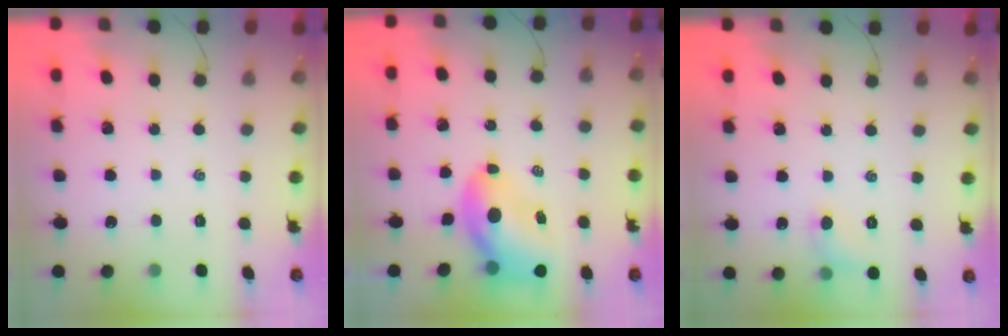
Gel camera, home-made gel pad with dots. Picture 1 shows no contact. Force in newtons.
{"total": 8.3, "press": 8.0, "slide": 2.2}
{"total": 5.5, "press": 5.4, "slide": 1.2}